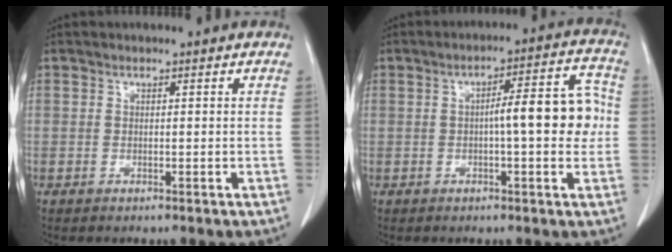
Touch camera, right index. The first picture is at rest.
{"total": 9.4, "force": [-0.2, 2.0, 9.2], "torque": [-0.124, 0.028, -0.003]}